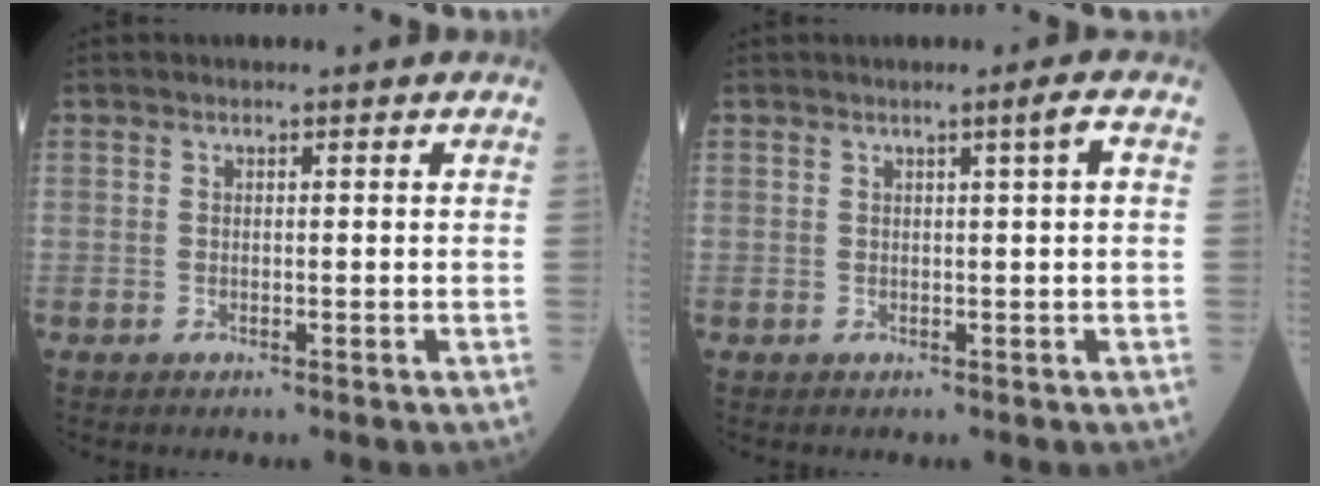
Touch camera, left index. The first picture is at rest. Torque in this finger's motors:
{"motor_torque": [0.27, -0.18, 0.05, 0.03]}